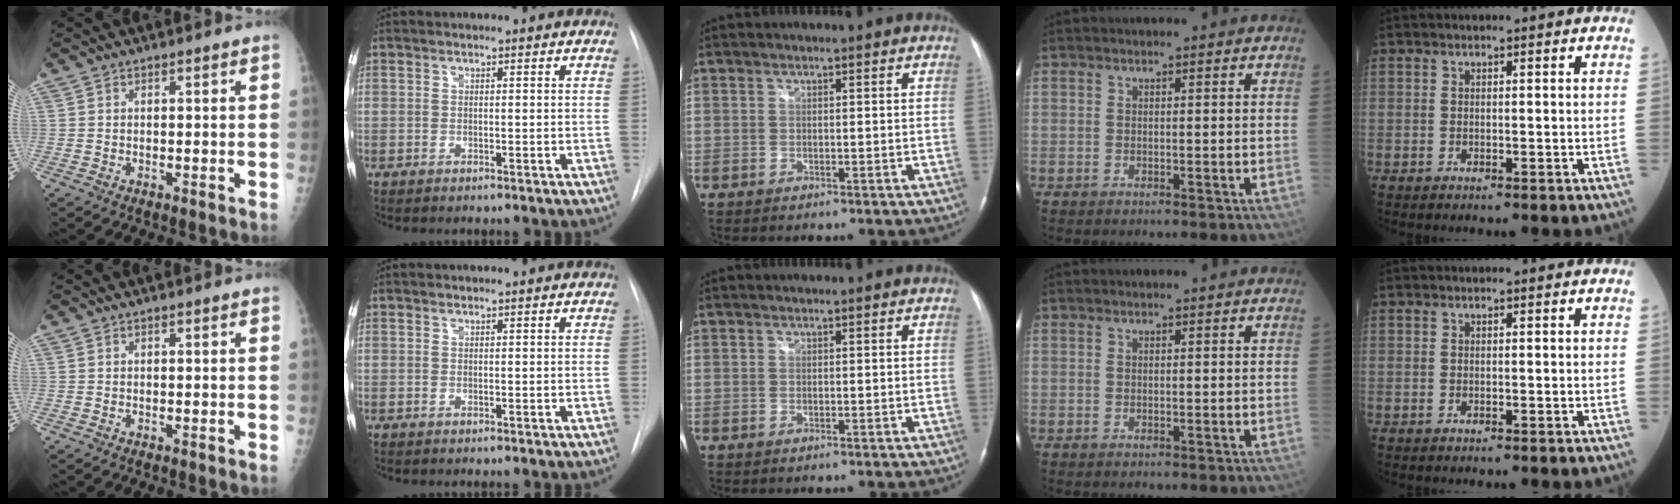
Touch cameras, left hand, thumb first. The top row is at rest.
{"index": {"total": 0.6, "force": [0.6, 0.0, 0.1], "torque": [-0.003, 0.012, 0.011]}}